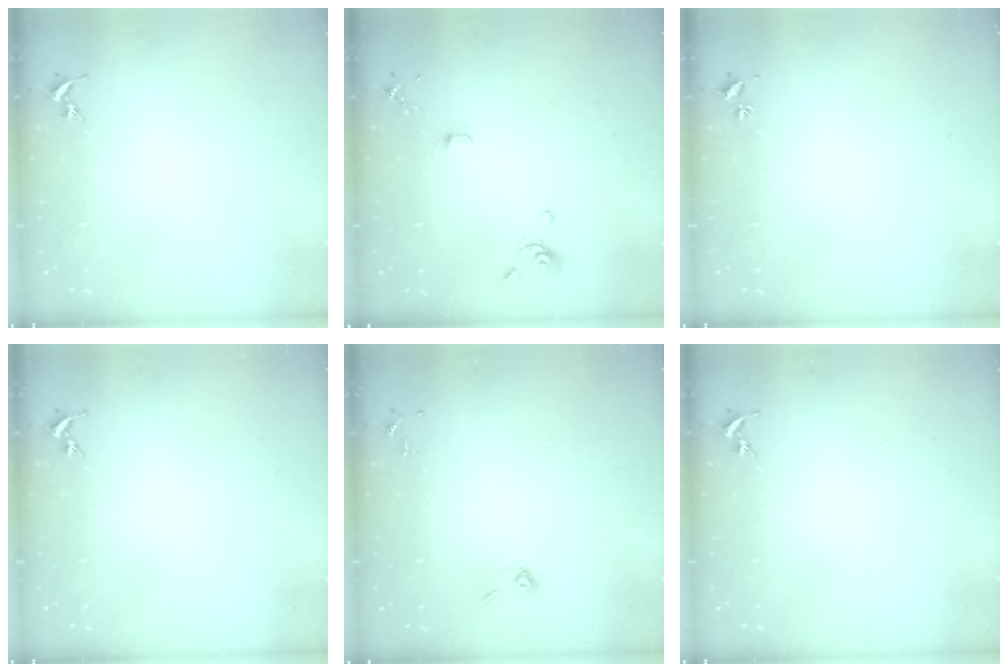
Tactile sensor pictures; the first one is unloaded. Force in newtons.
{"total": 4.4, "press": 4.0, "slide": 1.8}
{"total": 2.0, "press": 2.0, "slide": 0.3}
{"total": 0.0}
{"total": 6.5, "press": 6.4, "slide": 1.5}
{"total": 0.0}